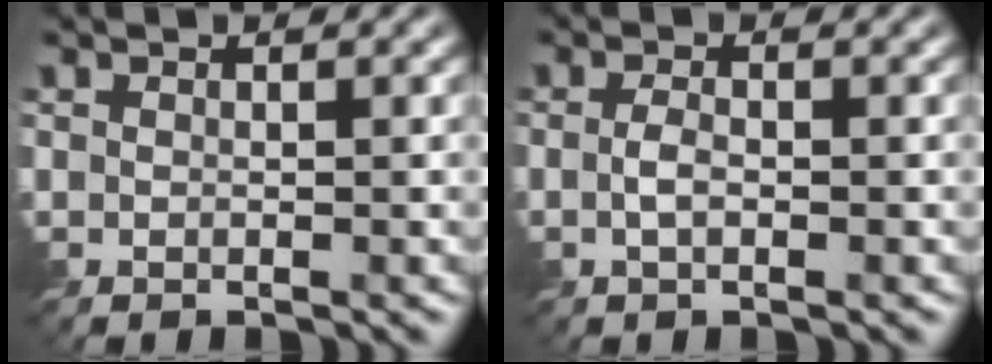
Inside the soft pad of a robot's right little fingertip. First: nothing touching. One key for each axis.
{"total": 1.5, "fx": -0.6, "fy": 0.6, "fz": 1.2, "tx": -0.025, "ty": -0.001, "tz": -0.014}